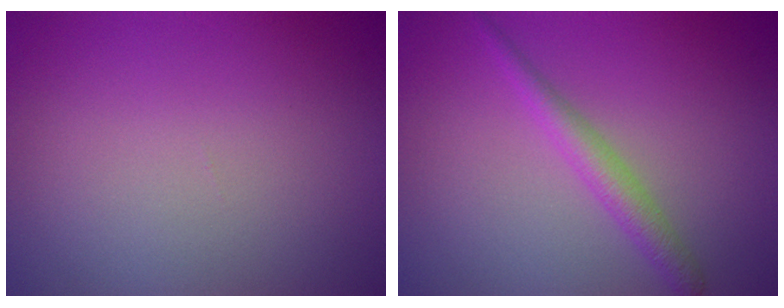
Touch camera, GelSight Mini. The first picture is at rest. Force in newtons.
{"total": 2.4, "press": 2.4, "slide": 0.1}